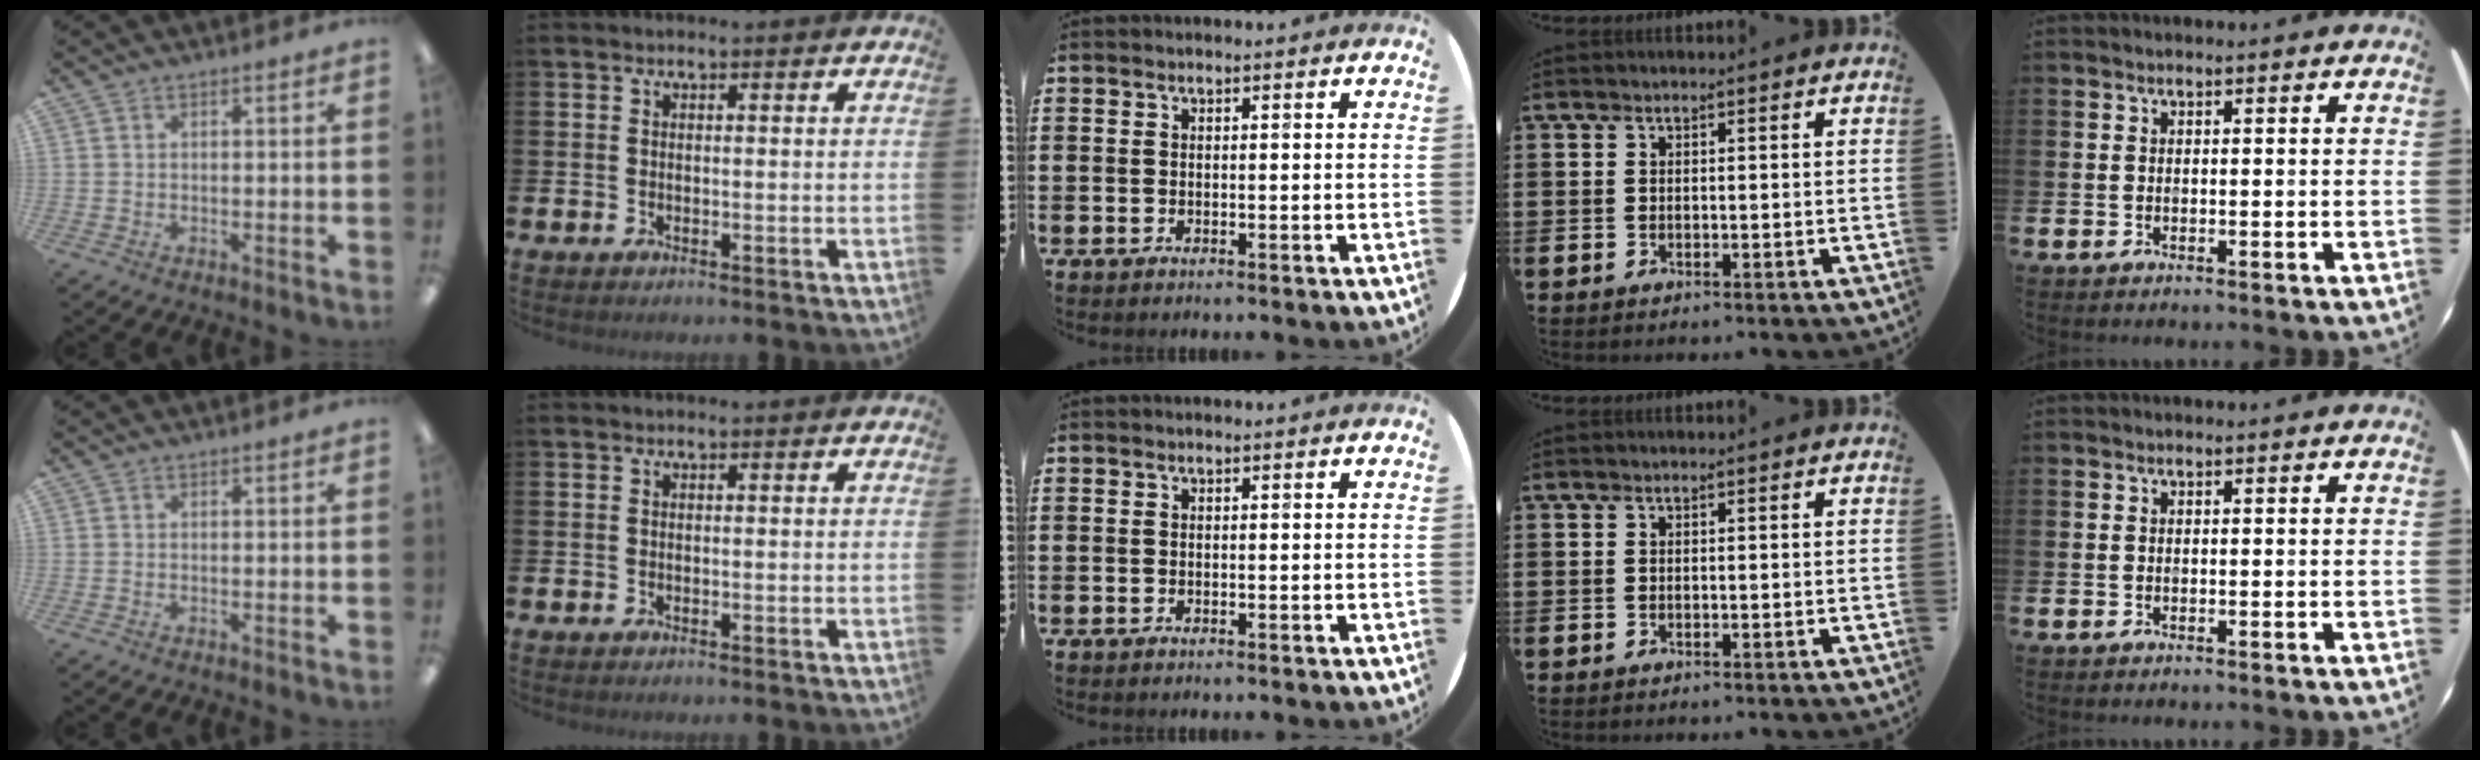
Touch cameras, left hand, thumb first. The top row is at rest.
{}